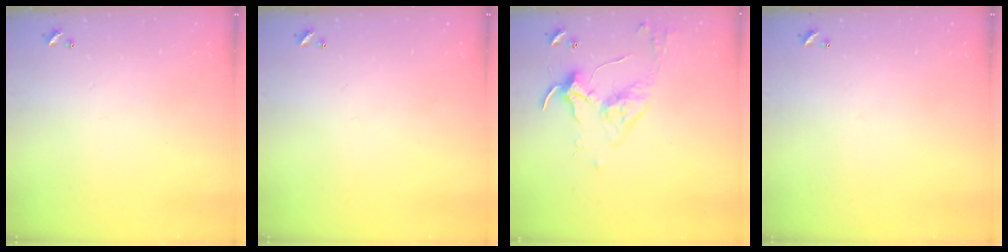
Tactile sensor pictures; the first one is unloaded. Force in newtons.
{"total": 0.0}
{"total": 3.6, "press": 3.5, "slide": 0.7}
{"total": 0.0}